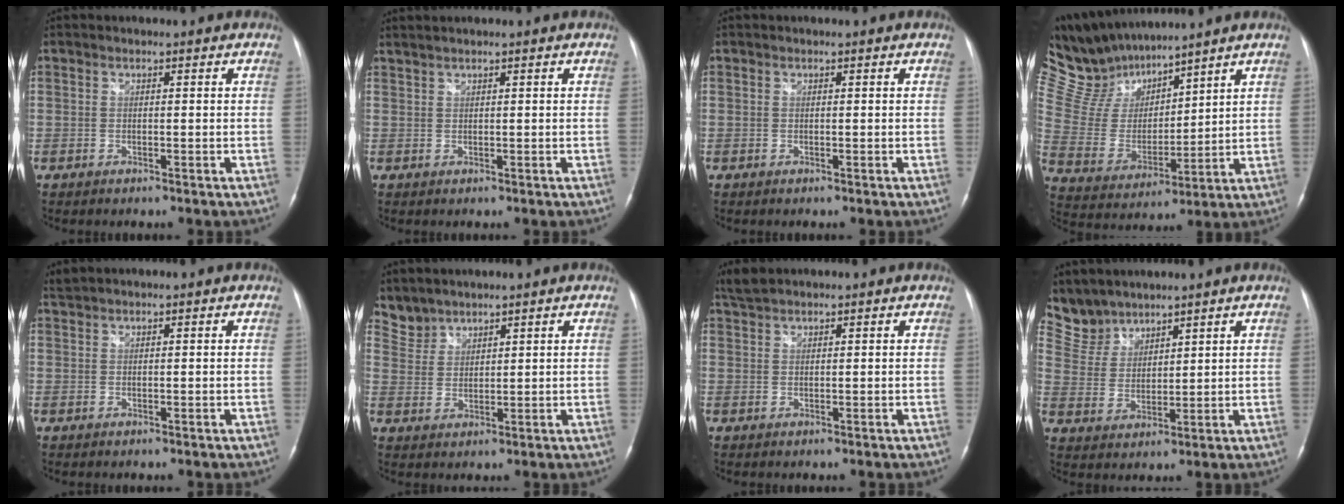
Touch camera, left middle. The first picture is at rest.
{"total": 1.7, "force": [1.5, -0.2, 0.7], "torque": [-0.017, 0.012, 0.033]}
{"total": 0.0}
{"total": 13.0, "force": [11.9, 3.5, 3.7], "torque": [-0.096, 0.016, 0.246]}
{"total": 1.0, "force": [1.0, -0.1, 0.1], "torque": [-0.006, 0.014, 0.026]}
{"total": 3.8, "force": [3.6, 1.2, -0.6], "torque": [0.013, 0.010, 0.080]}
{"total": 2.2, "force": [2.1, 0.2, 0.6], "torque": [-0.018, 0.014, 0.045]}
{"total": 6.7, "force": [6.4, 2.0, -0.3], "torque": [-0.006, 0.010, 0.147]}